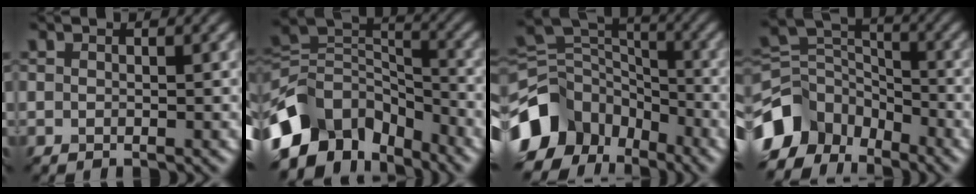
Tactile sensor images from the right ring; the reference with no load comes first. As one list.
[{"total": 10.6, "force": [-6.0, 7.1, 5.1], "torque": [-0.094, 0.013, -0.129]}, {"total": 11.1, "force": [-5.7, 7.9, 5.2], "torque": [-0.115, 0.008, -0.112]}, {"total": 8.9, "force": [-5.3, 5.9, 3.8], "torque": [-0.074, 0.004, -0.115]}]